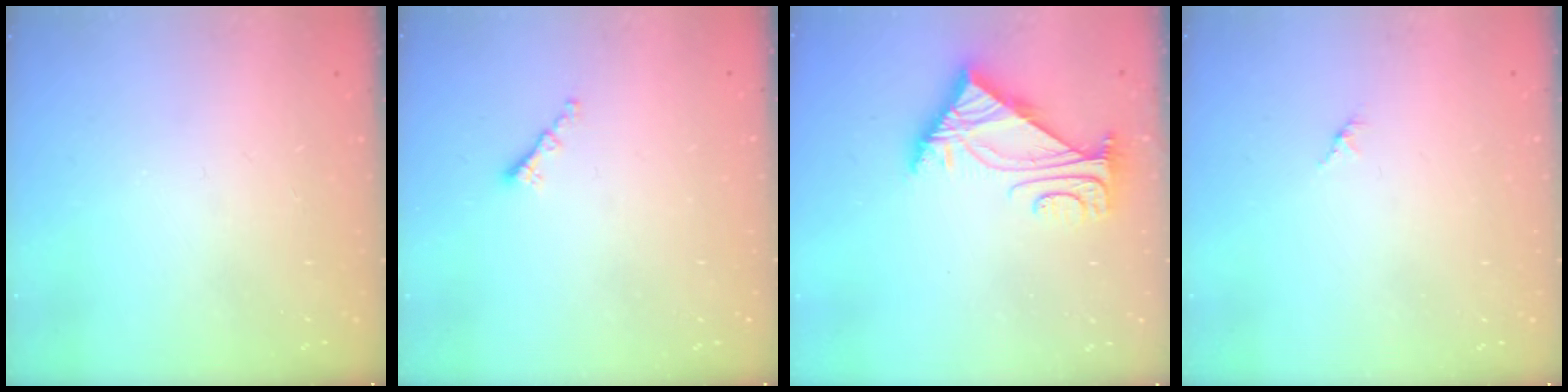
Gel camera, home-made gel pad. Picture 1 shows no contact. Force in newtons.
{"total": 1.3, "press": 1.2, "slide": 0.5}
{"total": 5.8, "press": 5.7, "slide": 0.9}
{"total": 1.4, "press": 1.4, "slide": 0.4}